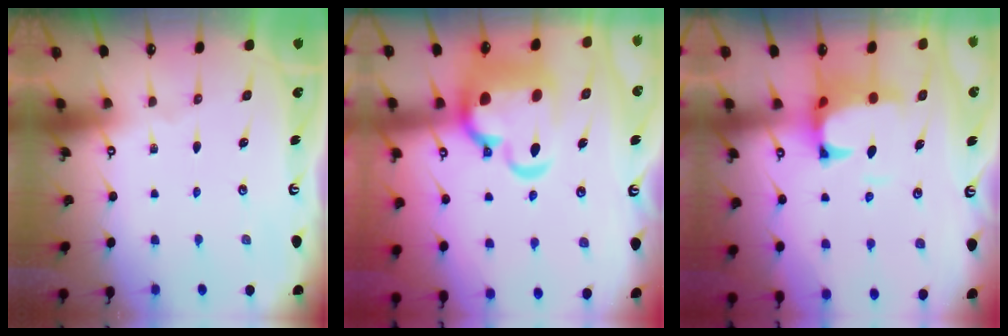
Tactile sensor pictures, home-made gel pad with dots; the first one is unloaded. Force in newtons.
{"total": 11.8, "press": 11.6, "slide": 2.3}
{"total": 2.7, "press": 2.5, "slide": 1.1}